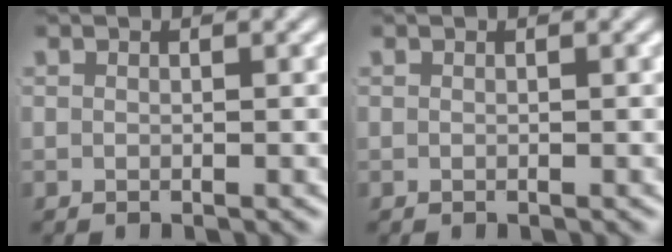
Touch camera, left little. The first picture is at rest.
{"total": 0.0}